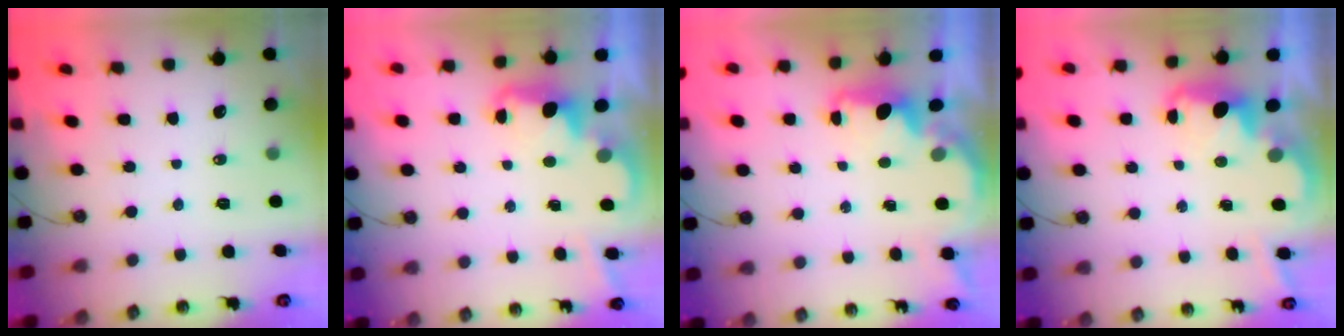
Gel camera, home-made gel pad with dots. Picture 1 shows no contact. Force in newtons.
{"total": 2.4, "press": 2.4, "slide": 0.5}
{"total": 1.8, "press": 1.7, "slide": 0.5}
{"total": 2.6, "press": 2.6, "slide": 0.4}